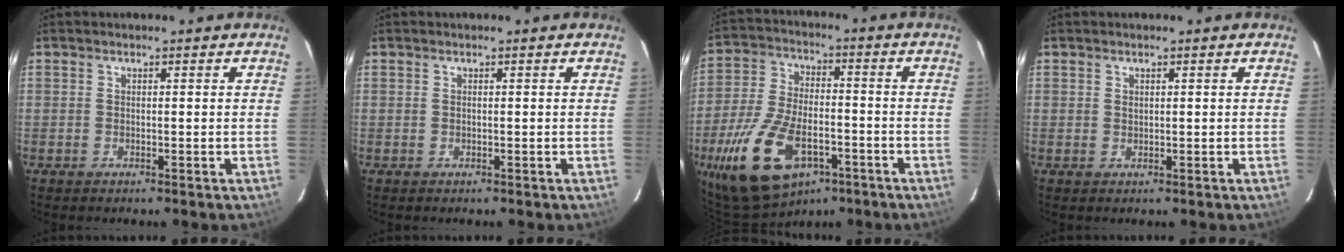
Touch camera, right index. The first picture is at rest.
{"total": 0.0}
{"total": 19.3, "force": [-10.0, 10.1, 13.1], "torque": [-0.282, -0.022, -0.172]}
{"total": 0.6, "force": [0.4, 0.4, 0.2], "torque": [-0.003, 0.001, 0.008]}